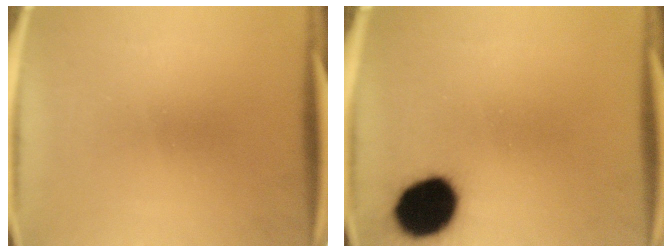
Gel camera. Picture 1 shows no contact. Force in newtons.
{"total": 15.5}